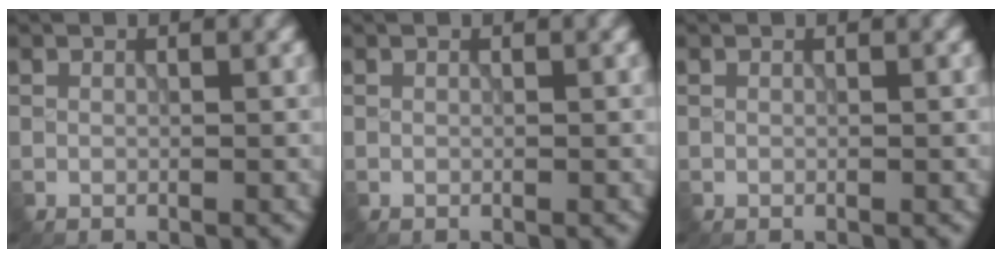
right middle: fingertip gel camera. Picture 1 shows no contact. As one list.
[{"total": 0.0}, {"total": 0.0}]